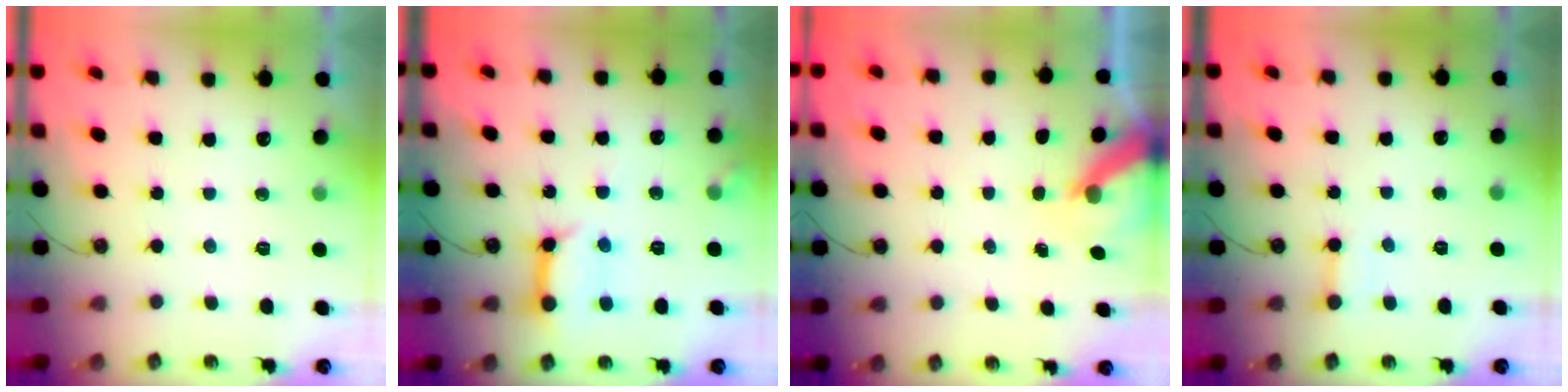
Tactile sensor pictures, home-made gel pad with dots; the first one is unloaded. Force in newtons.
{"total": 10.5, "press": 10.4, "slide": 1.4}
{"total": 6.1, "press": 6.0, "slide": 0.5}
{"total": 2.5, "press": 2.5, "slide": 0.4}